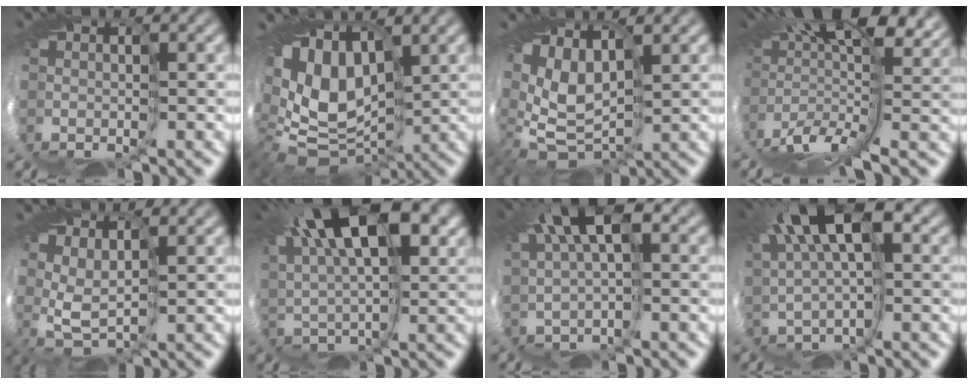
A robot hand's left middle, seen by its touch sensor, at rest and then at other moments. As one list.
[{"total": 9.0, "force": [1.0, 6.7, 6.0], "torque": [-0.125, -0.007, 0.031]}, {"total": 6.1, "force": [2.4, 3.9, 4.1], "torque": [-0.093, 0.007, 0.049]}, {"total": 11.0, "force": [1.6, 4.3, 10.0], "torque": [-0.186, -0.004, 0.032]}, {"total": 2.1, "force": [1.4, 0.9, 1.2], "torque": [-0.052, -0.001, 0.029]}, {"total": 11.3, "force": [6.0, 4.0, 8.7], "torque": [-0.148, 0.044, 0.076]}, {"total": 5.4, "force": [2.7, 1.2, 4.5], "torque": [-0.085, 0.023, 0.041]}, {"total": 7.0, "force": [3.5, 1.8, 5.8], "torque": [-0.122, 0.026, 0.058]}]